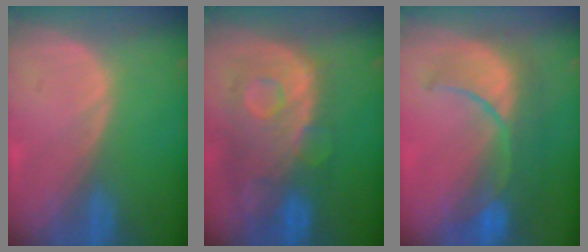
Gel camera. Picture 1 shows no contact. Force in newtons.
{"total": 11.3, "press": 9.8, "slide": 5.7}
{"total": 10.1, "press": 9.1, "slide": 4.4}